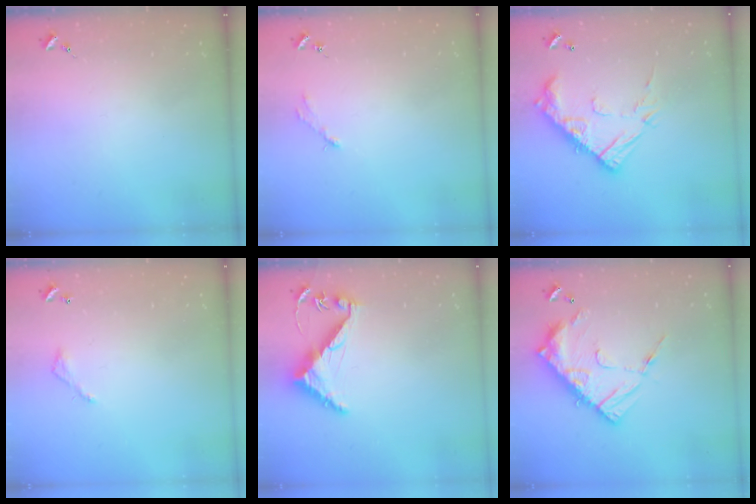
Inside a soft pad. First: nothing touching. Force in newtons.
{"total": 2.8, "press": 2.8, "slide": 0.4}
{"total": 17.5, "press": 17.4, "slide": 1.3}
{"total": 3.2, "press": 3.2, "slide": 0.2}
{"total": 7.3, "press": 7.3, "slide": 0.6}
{"total": 16.6, "press": 16.6, "slide": 1.5}